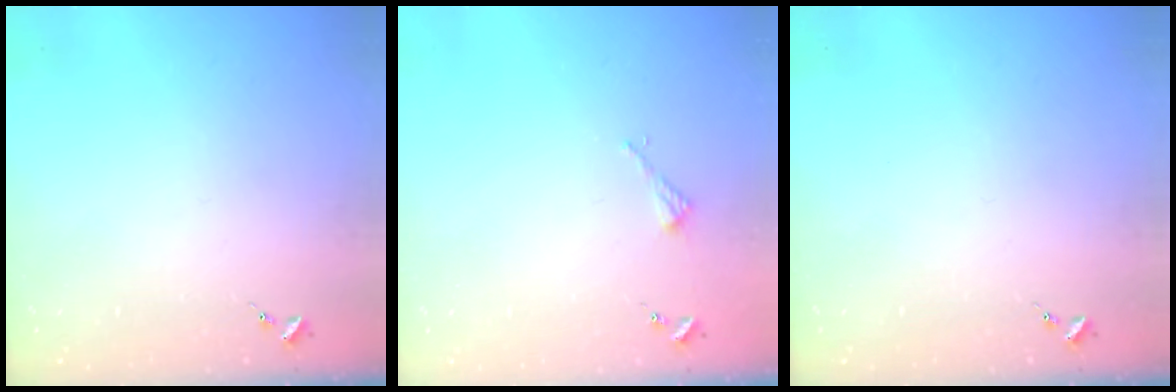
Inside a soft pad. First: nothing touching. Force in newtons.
{"total": 2.2, "press": 2.2, "slide": 0.2}
{"total": 0.0}